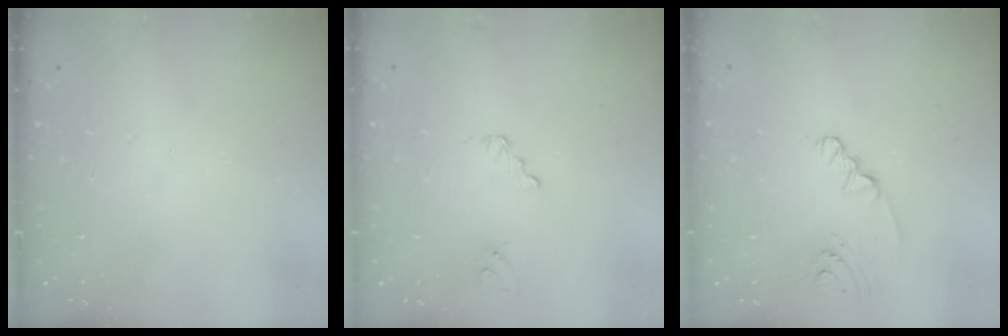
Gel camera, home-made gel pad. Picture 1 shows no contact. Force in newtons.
{"total": 2.6, "press": 2.6, "slide": 0.3}
{"total": 2.6, "press": 2.5, "slide": 0.7}